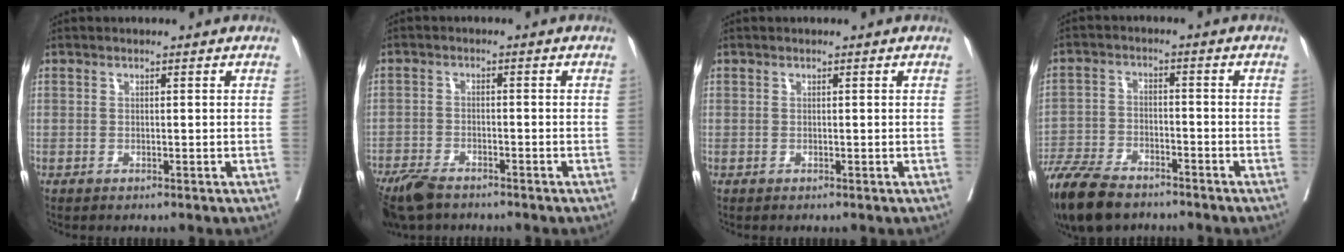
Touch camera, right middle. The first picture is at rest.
{"total": 7.4, "force": [-6.1, 2.4, 3.5], "torque": [-0.063, -0.014, -0.107]}
{"total": 0.0}
{"total": 12.6, "force": [-10.1, 4.4, 6.2], "torque": [-0.122, -0.026, -0.175]}